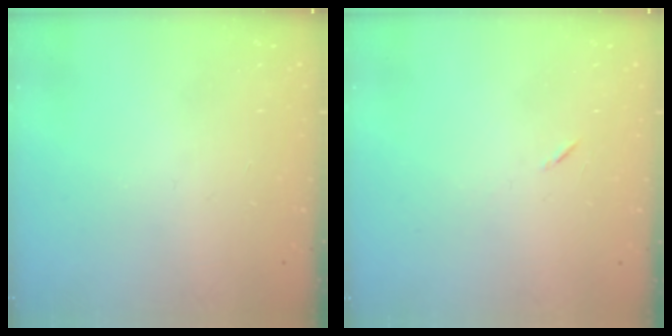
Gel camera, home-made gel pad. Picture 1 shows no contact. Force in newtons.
{"total": 4.9, "press": 4.5, "slide": 1.9}